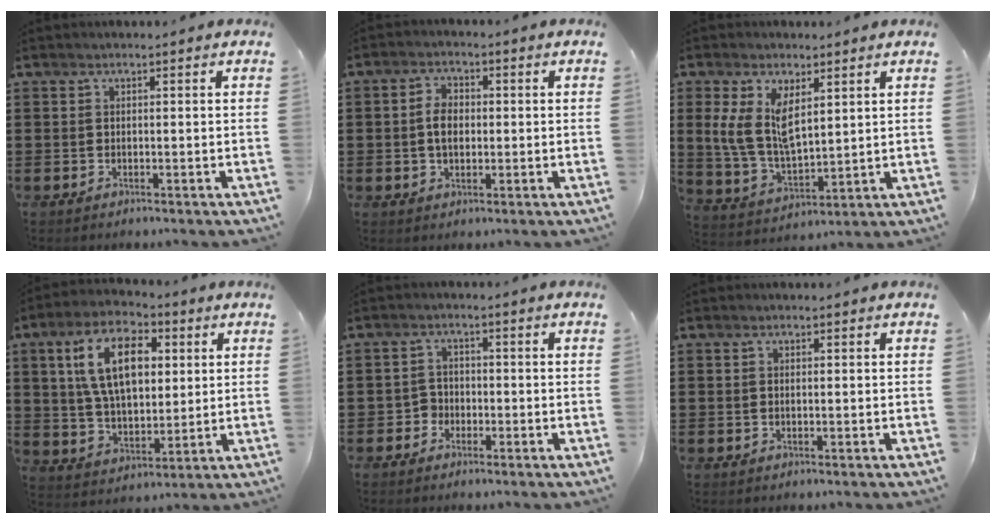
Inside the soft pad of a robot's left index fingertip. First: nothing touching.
{"total": 3.9, "force": [0.0, 2.4, 3.1], "torque": [-0.068, 0.006, -0.004]}
{"total": 8.6, "force": [3.7, 4.3, 6.4], "torque": [-0.150, -0.004, 0.067]}
{"total": 12.9, "force": [4.6, 6.9, 9.9], "torque": [-0.208, 0.018, 0.081]}
{"total": 2.4, "force": [-1.4, 2.0, 0.4], "torque": [-0.017, 0.005, -0.033]}
{"total": 0.6, "force": [0.1, 0.3, 0.5], "torque": [-0.012, 0.001, 0.002]}